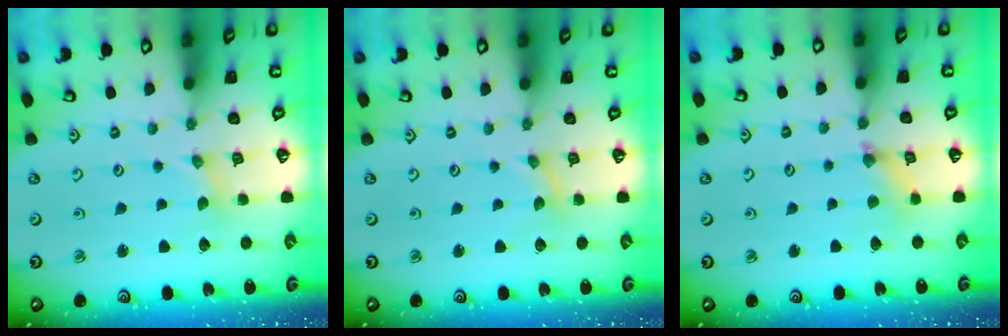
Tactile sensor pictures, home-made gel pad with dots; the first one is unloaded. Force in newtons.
{"total": 0.0}
{"total": 2.4, "press": 2.4, "slide": 0.2}